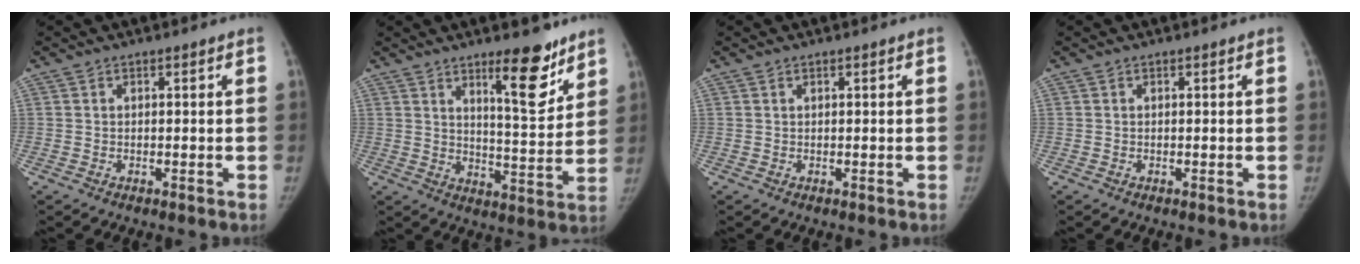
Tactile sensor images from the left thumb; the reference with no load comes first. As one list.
[{"total": 11.5, "force": [7.6, 3.1, 8.0], "torque": [-0.093, -0.060, 0.120]}, {"total": 0.0}, {"total": 0.0}]